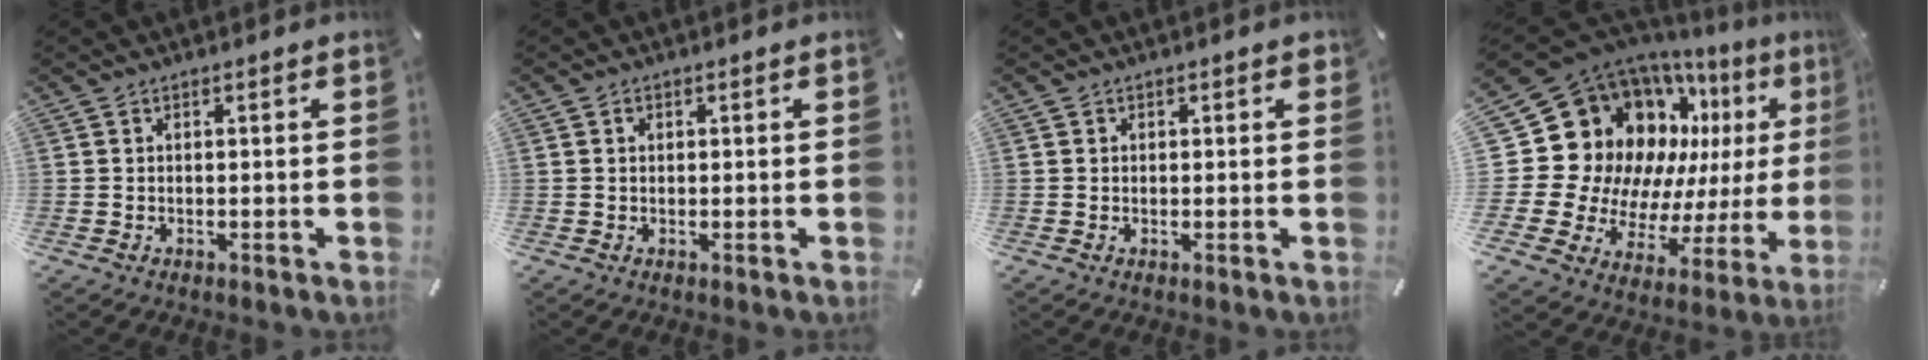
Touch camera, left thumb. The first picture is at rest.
{"total": 1.1, "force": [0.2, 0.9, 0.5], "torque": [-0.010, 0.006, 0.003]}
{"total": 0.9, "force": [0.3, 0.8, 0.2], "torque": [0.005, 0.003, 0.002]}
{"total": 20.9, "force": [9.0, 16.2, 9.8], "torque": [-0.173, -0.118, 0.208]}